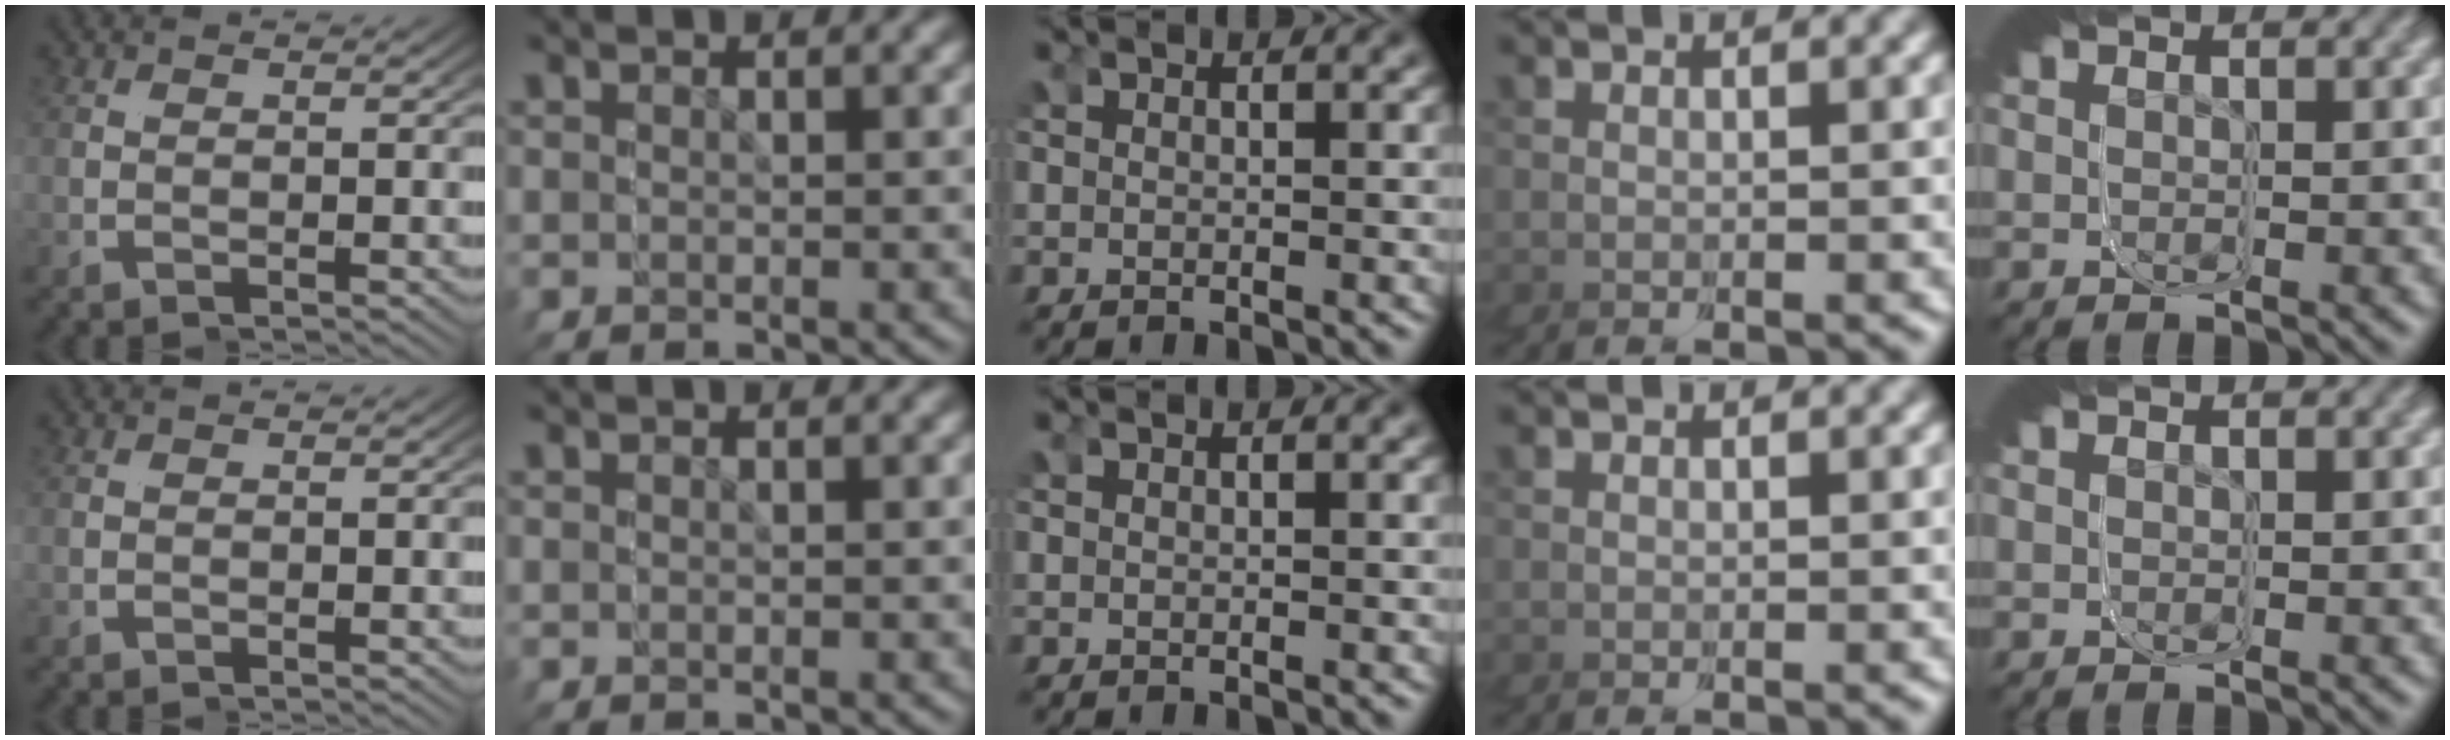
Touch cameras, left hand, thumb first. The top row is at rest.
{}